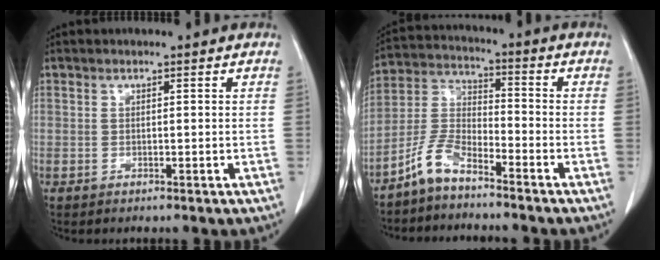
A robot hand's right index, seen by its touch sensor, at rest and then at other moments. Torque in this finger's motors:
{"motor_torque": [-0.26, -0.23, -0.14, -0.08]}